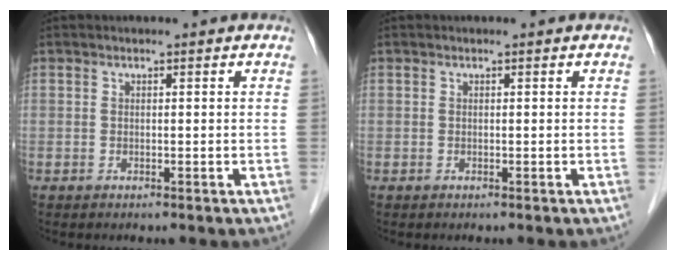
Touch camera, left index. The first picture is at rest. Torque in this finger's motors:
{"motor_torque": [0.02, 0.01, 0.00, 0.00]}